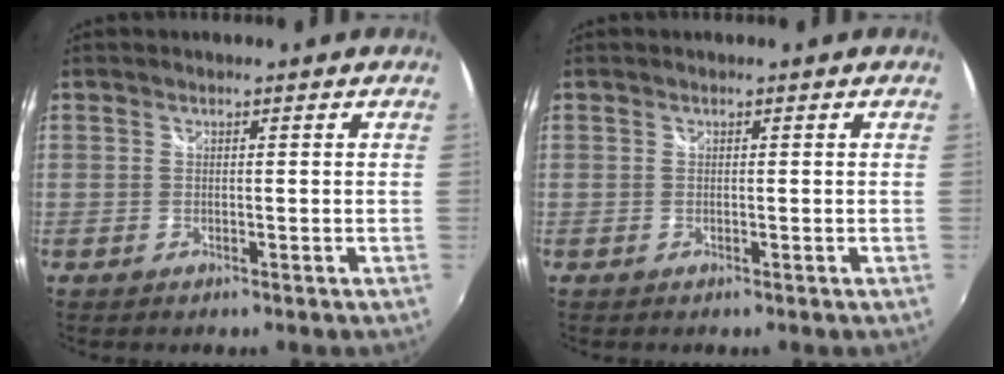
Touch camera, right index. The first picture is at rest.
{"total": 0.0}